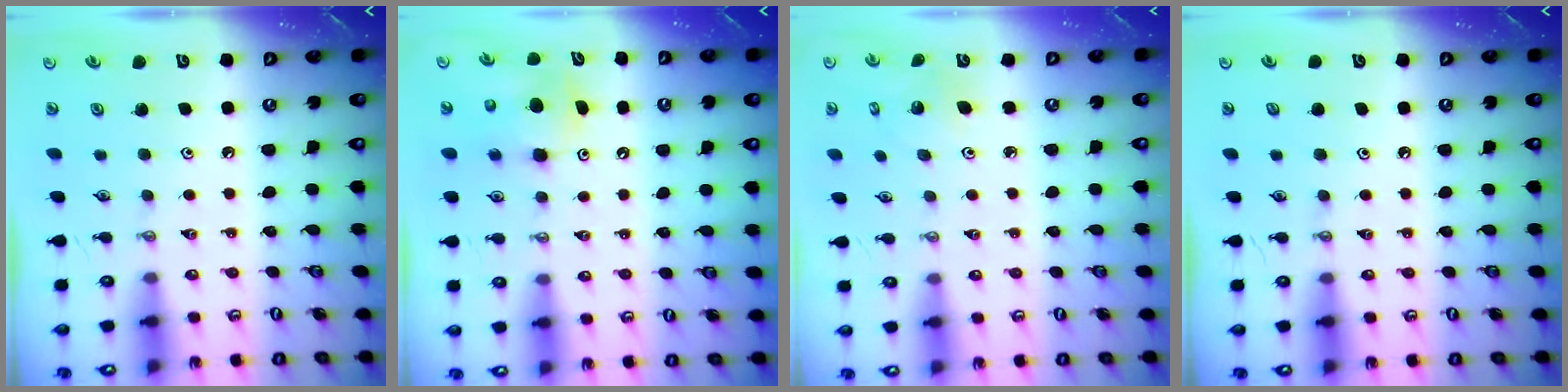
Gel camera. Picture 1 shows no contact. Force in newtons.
{"total": 8.1, "press": 8.0, "slide": 0.8}
{"total": 4.5, "press": 4.5, "slide": 0.2}
{"total": 1.4, "press": 0.2, "slide": 1.4}